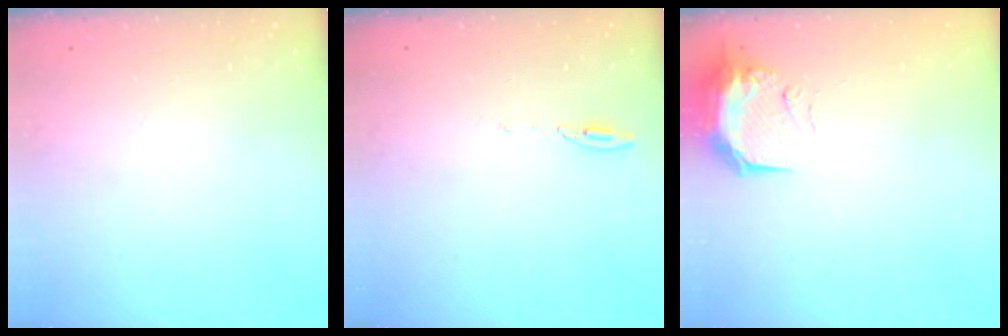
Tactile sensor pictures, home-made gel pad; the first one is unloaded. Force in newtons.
{"total": 4.1, "press": 4.0, "slide": 0.7}
{"total": 11.4, "press": 10.0, "slide": 5.4}